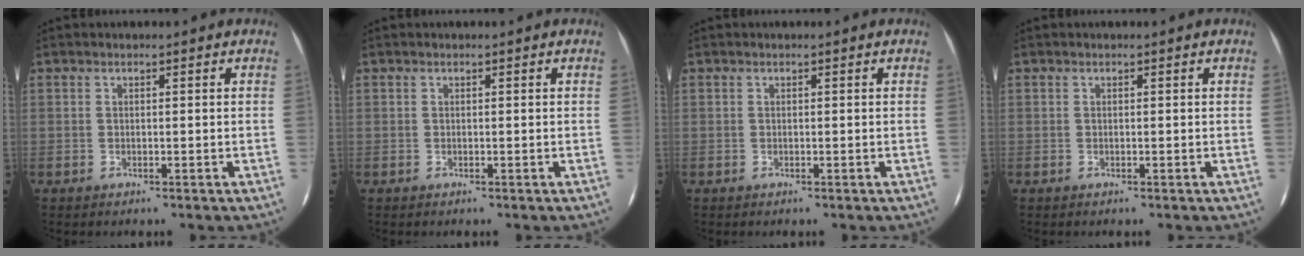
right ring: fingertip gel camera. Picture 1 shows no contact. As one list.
[{"total": 0.0}, {"total": 0.0}, {"total": 0.0}]